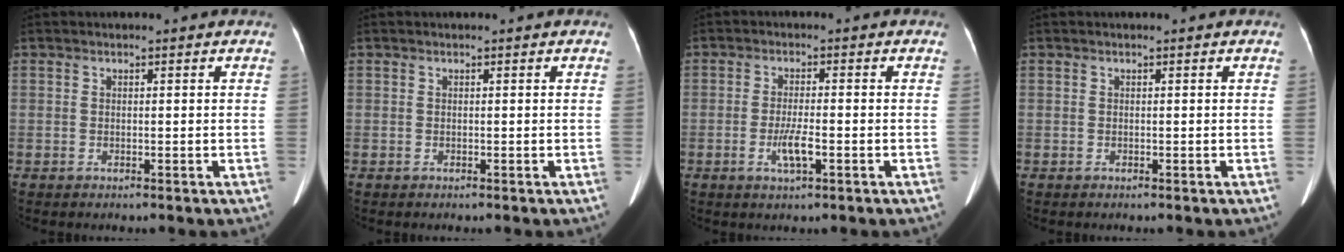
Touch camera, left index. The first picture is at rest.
{"total": 0.0}
{"total": 3.8, "force": [-1.4, 0.6, 3.5], "torque": [-0.070, -0.004, -0.025]}
{"total": 0.0}